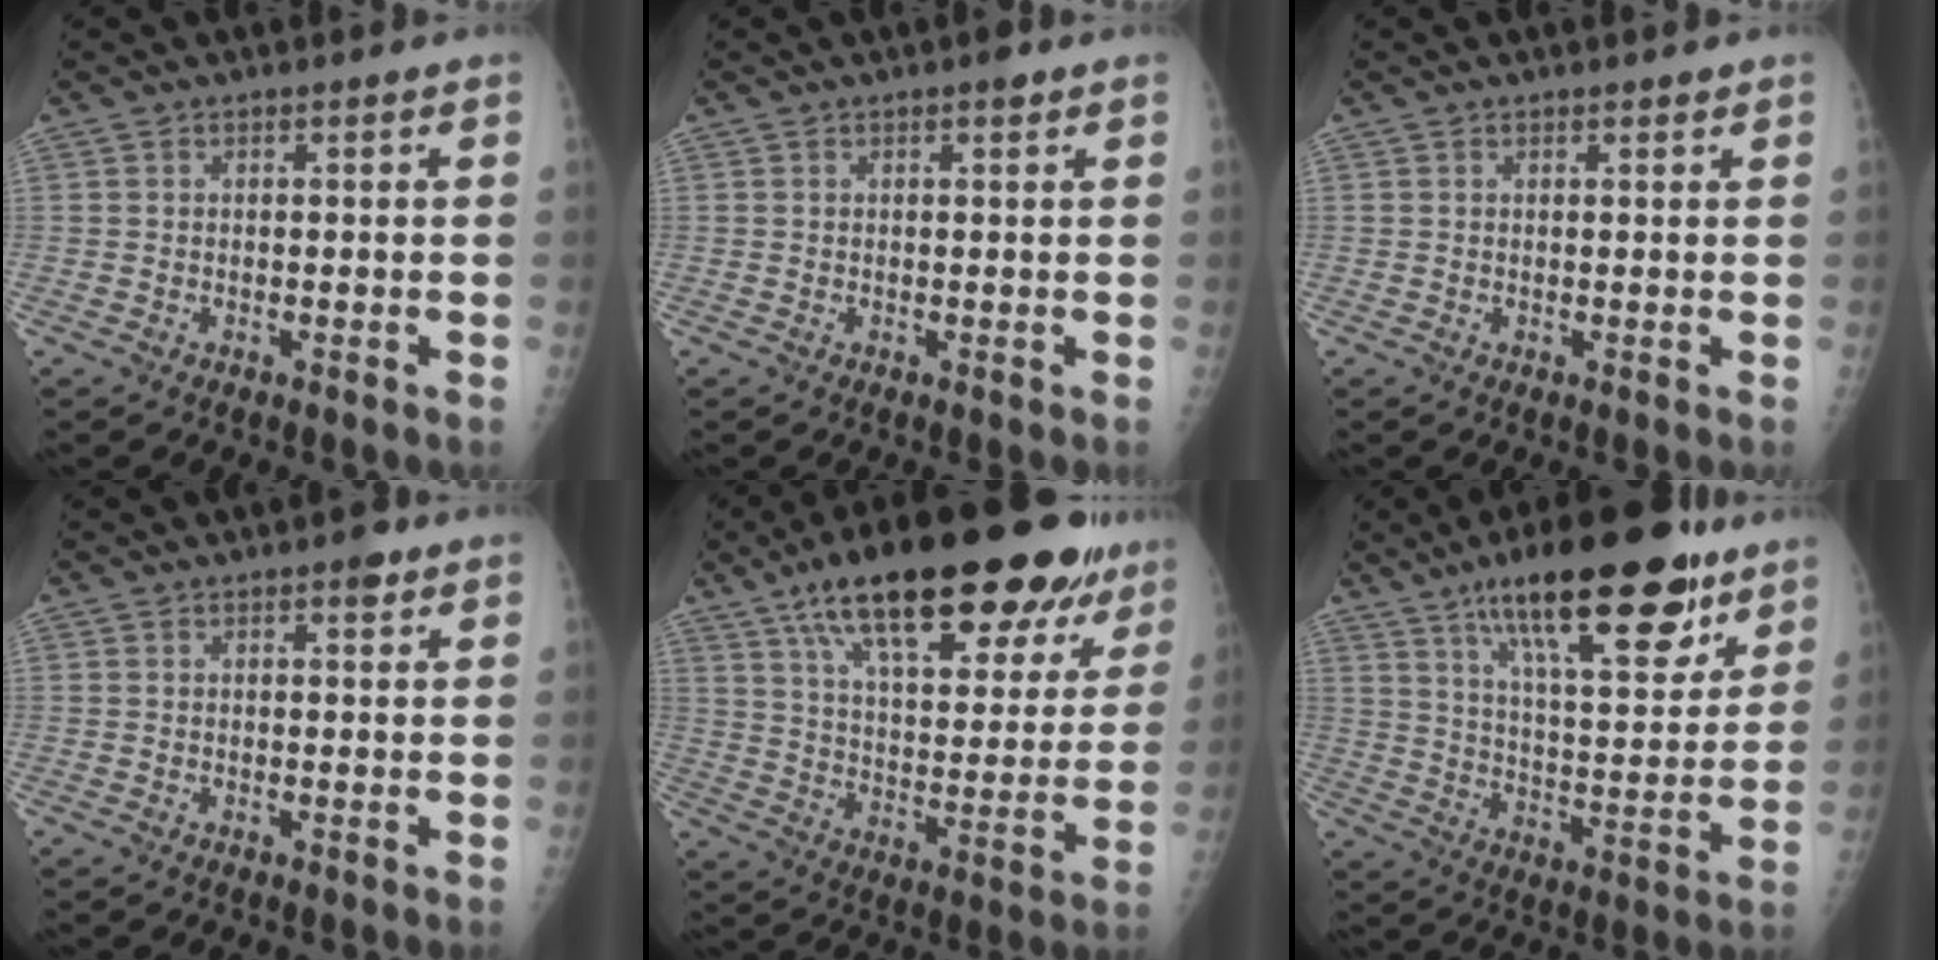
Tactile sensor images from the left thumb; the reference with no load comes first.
{"total": 1.3, "force": [0.8, 0.5, 0.9], "torque": [-0.010, -0.001, 0.009]}
{"total": 0.7, "force": [0.6, 0.3, 0.2], "torque": [0.001, -0.005, 0.008]}
{"total": 1.9, "force": [1.1, 0.8, 1.3], "torque": [-0.011, -0.002, 0.013]}
{"total": 28.8, "force": [18.2, 10.3, 19.8], "torque": [-0.267, -0.028, 0.277]}
{"total": 23.7, "force": [14.5, 7.8, 17.0], "torque": [-0.231, -0.049, 0.232]}